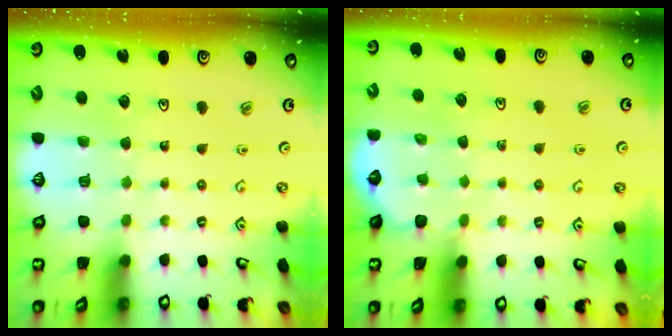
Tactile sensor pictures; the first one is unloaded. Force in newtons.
{"total": 3.0, "press": 2.9, "slide": 0.5}